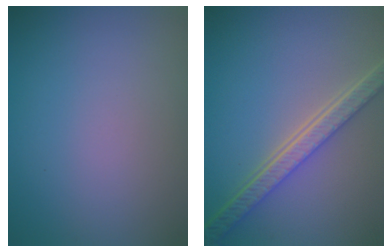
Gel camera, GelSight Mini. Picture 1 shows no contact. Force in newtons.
{"total": 5.5, "press": 4.1, "slide": 3.6}